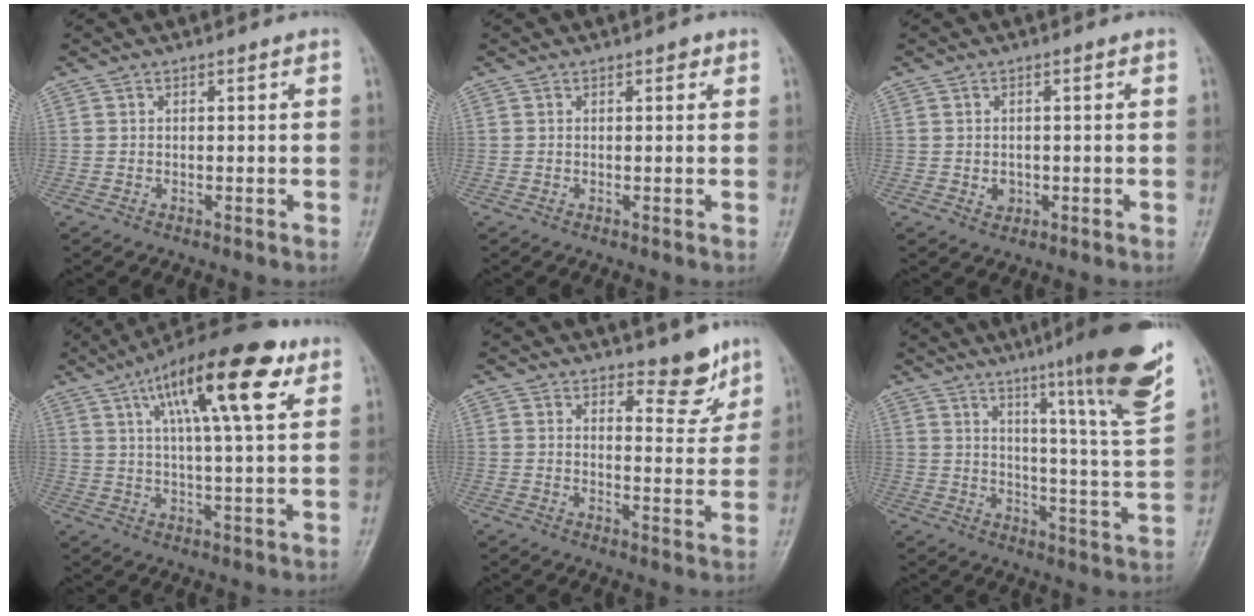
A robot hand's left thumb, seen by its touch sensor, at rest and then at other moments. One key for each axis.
{"total": 1.0, "fx": 0.6, "fy": 0.5, "fz": 0.6, "tx": 0.000, "ty": -0.001, "tz": 0.004}
{"total": 1.9, "fx": -0.3, "fy": 1.6, "fz": 1.0, "tx": -0.009, "ty": 0.001, "tz": 0.001}
{"total": 18.5, "fx": 8.6, "fy": 5.0, "fz": 15.6, "tx": -0.231, "ty": -0.009, "tz": 0.133}
{"total": 6.7, "fx": 5.2, "fy": 2.6, "fz": 3.3, "tx": -0.017, "ty": -0.042, "tz": 0.074}
{"total": 20.4, "fx": 13.6, "fy": 0.1, "fz": 15.2, "tx": -0.196, "ty": -0.084, "tz": 0.188}